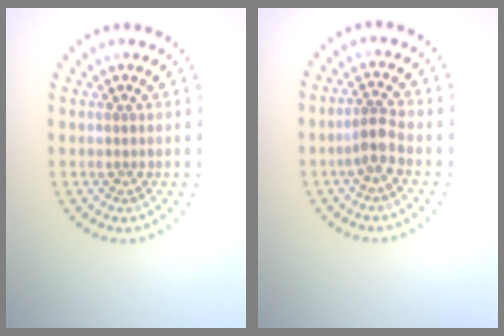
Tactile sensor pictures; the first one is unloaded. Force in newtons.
{"total": 2.3, "press": 1.9, "slide": 1.4}